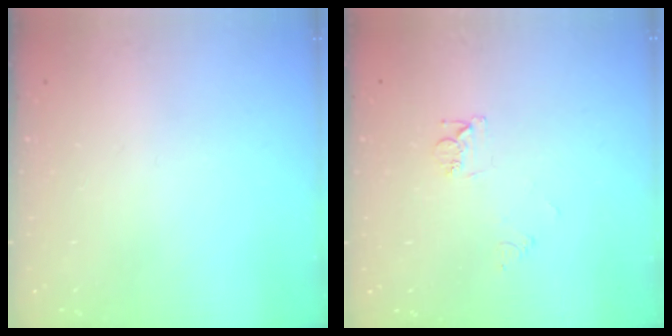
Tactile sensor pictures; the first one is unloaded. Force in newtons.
{"total": 6.3, "press": 6.3, "slide": 0.6}